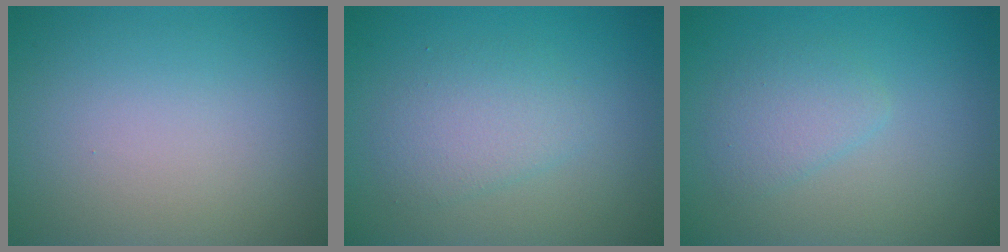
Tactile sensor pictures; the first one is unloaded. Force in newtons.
{"total": 2.7, "press": 2.7, "slide": 0.1}
{"total": 2.1, "press": 2.1, "slide": 0.1}